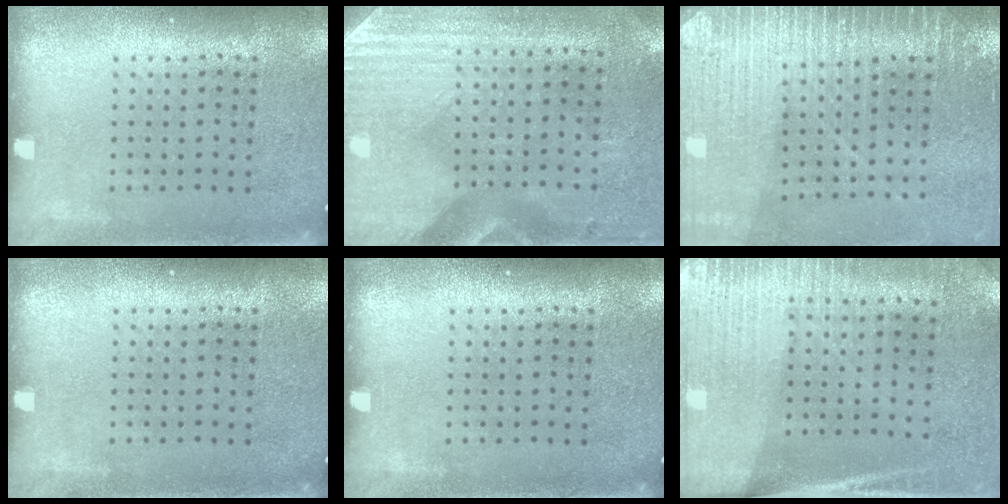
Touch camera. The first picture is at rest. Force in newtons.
{"total": 3.0, "press": 2.6, "slide": 1.5}
{"total": 3.1, "press": 3.0, "slide": 0.2}
{"total": 0.0}
{"total": 0.0}
{"total": 2.9, "press": 2.6, "slide": 1.3}